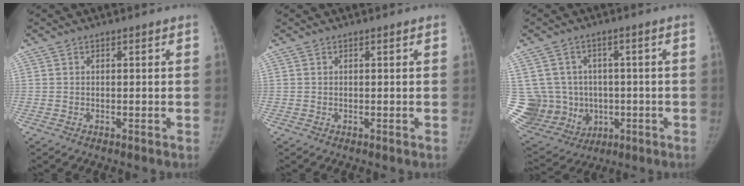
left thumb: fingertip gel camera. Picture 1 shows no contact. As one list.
[{"total": 0.0}, {"total": 18.4, "force": [-1.3, 16.6, 7.8], "torque": [-0.169, 0.024, 0.011]}]